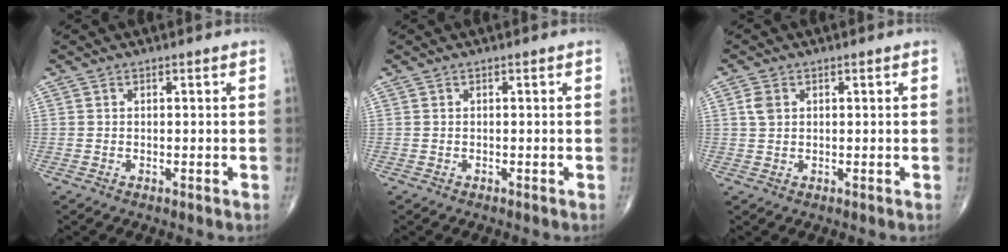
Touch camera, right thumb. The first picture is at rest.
{"total": 0.0}
{"total": 2.5, "force": [0.8, 1.9, 1.5], "torque": [-0.027, 0.003, 0.017]}